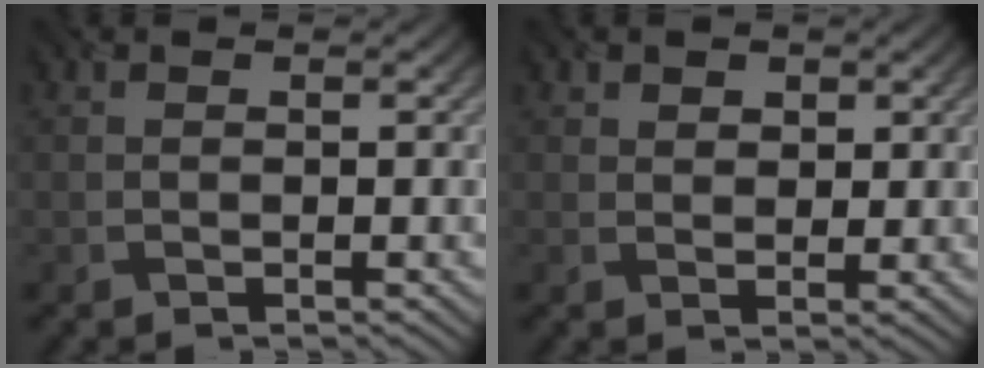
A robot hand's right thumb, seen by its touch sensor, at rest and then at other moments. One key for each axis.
{"total": 2.2, "fx": 1.4, "fy": 1.5, "fz": 0.8, "tx": -0.015, "ty": -0.009, "tz": 0.027}